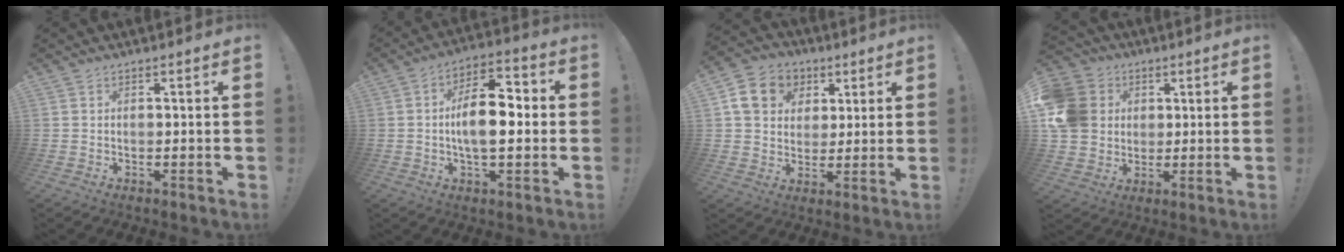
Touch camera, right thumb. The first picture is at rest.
{"total": 12.9, "force": [-1.1, 6.3, 11.2], "torque": [-0.177, 0.009, -0.023]}
{"total": 12.3, "force": [4.7, 10.2, 5.1], "torque": [-0.066, -0.012, 0.094]}
{"total": 14.1, "force": [2.3, 12.5, 6.2], "torque": [-0.106, 0.004, 0.054]}